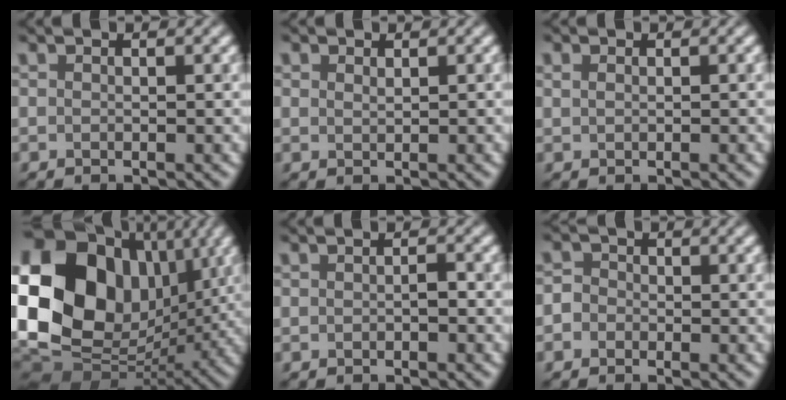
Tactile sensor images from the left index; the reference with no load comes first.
{"total": 0.7, "force": [0.6, 0.4, -0.1], "torque": [0.002, -0.003, 0.012]}
{"total": 0.6, "force": [0.2, 0.6, 0.1], "torque": [0.001, -0.001, 0.004]}
{"total": 19.4, "force": [3.0, 14.9, 12.0], "torque": [-0.265, 0.012, 0.061]}
{"total": 0.7, "force": [-0.3, 0.4, 0.6], "torque": [-0.010, 0.001, -0.005]}
{"total": 2.4, "force": [-0.9, 2.1, 0.4], "torque": [0.017, 0.015, -0.041]}